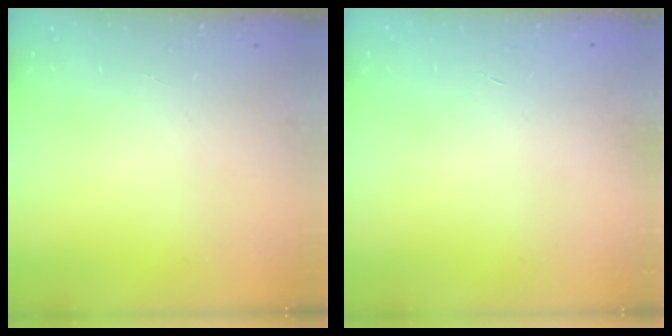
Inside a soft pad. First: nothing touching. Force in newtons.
{"total": 0.0}